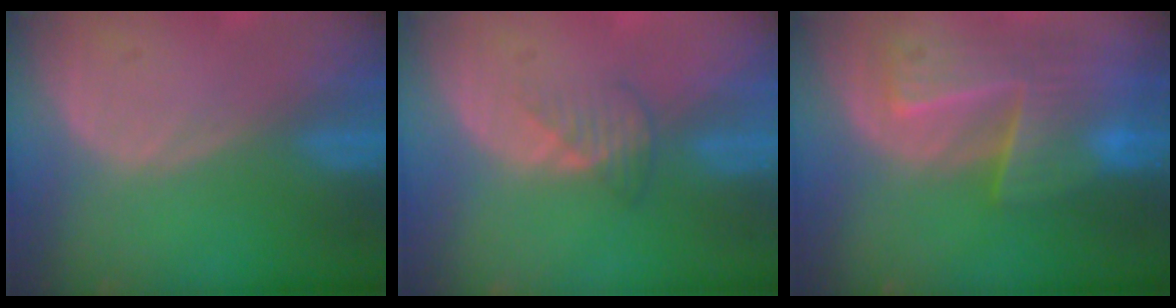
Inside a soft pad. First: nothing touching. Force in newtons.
{"total": 2.5, "press": 2.5, "slide": 0.4}
{"total": 9.1, "press": 8.2, "slide": 3.9}